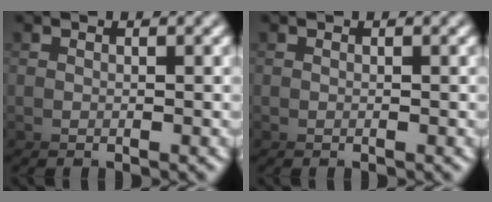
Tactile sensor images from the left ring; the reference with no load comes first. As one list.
[{"total": 0.0}]